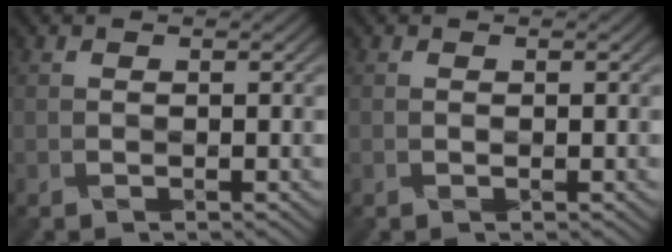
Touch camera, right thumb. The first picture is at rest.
{"total": 0.0}